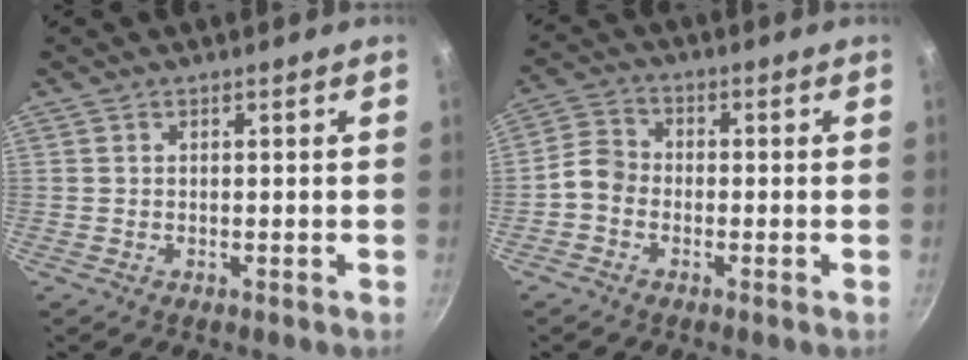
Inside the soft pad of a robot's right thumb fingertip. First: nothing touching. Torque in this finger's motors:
{"motor_torque": [0.67, 0.64, 0.24, -0.71, 0.00]}